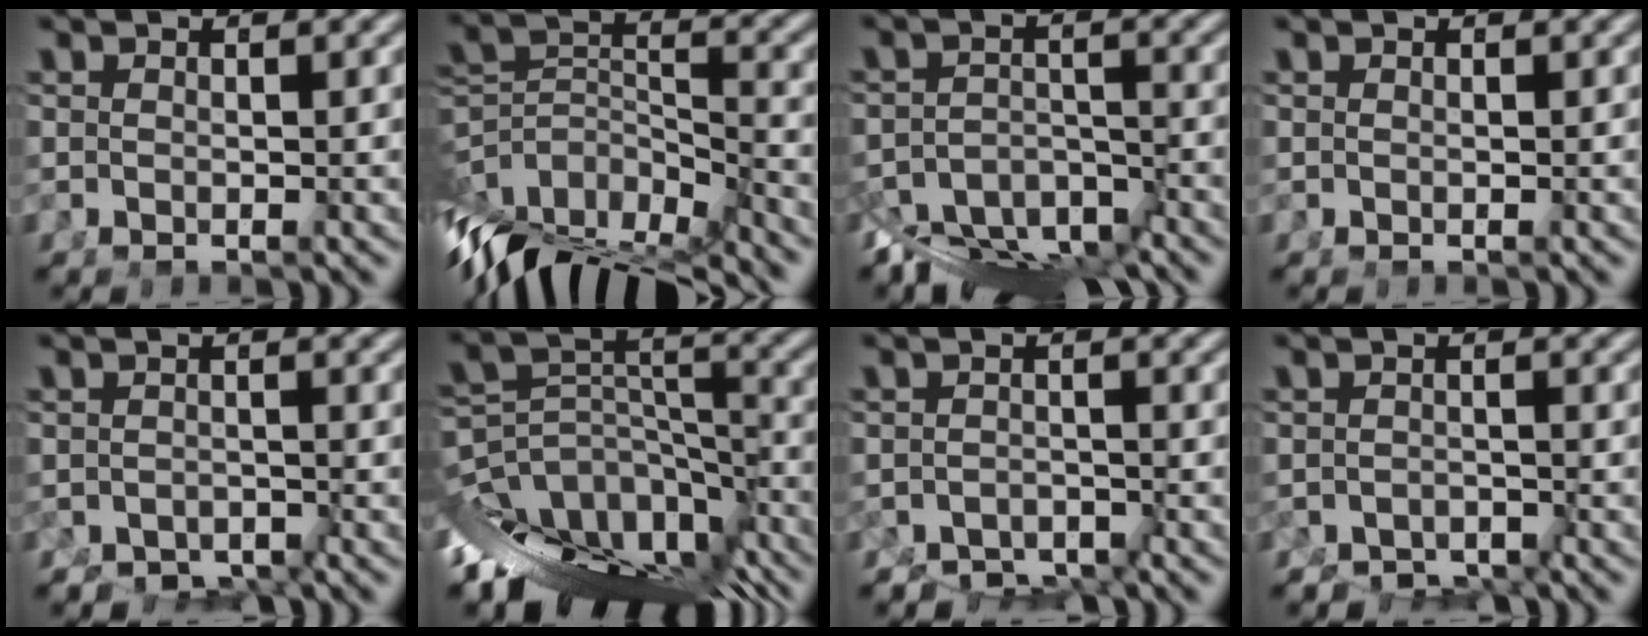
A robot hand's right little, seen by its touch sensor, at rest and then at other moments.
{"total": 13.7, "force": [-6.1, 8.8, 8.6], "torque": [-0.159, -0.072, -0.064]}
{"total": 8.0, "force": [-5.2, 4.3, 4.4], "torque": [-0.058, -0.017, -0.083]}
{"total": 0.0}
{"total": 3.3, "force": [-2.8, 1.6, 0.2], "torque": [-0.002, -0.019, -0.042]}
{"total": 16.0, "force": [-6.6, 10.3, 10.3], "torque": [-0.151, -0.051, -0.088]}
{"total": 3.8, "force": [-3.4, 1.8, 0.3], "torque": [0.003, -0.016, -0.054]}
{"total": 3.1, "force": [-2.9, 1.1, 0.1], "torque": [0.003, -0.017, -0.045]}